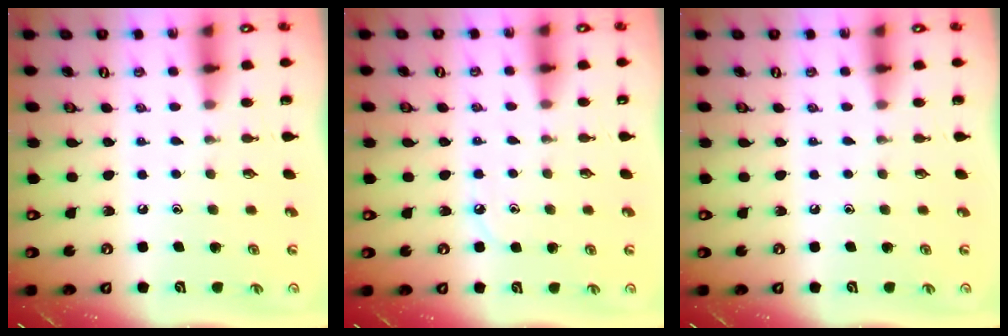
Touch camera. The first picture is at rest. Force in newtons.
{"total": 3.5, "press": 3.5, "slide": 0.5}
{"total": 0.0}